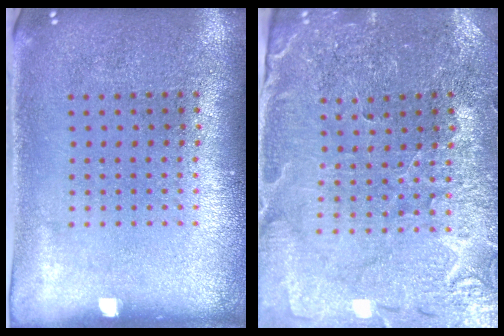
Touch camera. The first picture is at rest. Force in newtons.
{"total": 1.5, "press": 1.5, "slide": 0.1}